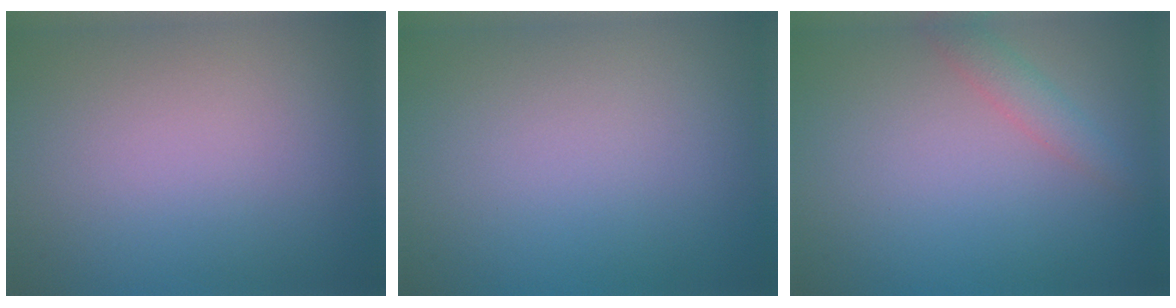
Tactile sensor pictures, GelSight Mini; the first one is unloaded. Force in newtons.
{"total": 0.0}
{"total": 1.8, "press": 1.8, "slide": 0.1}